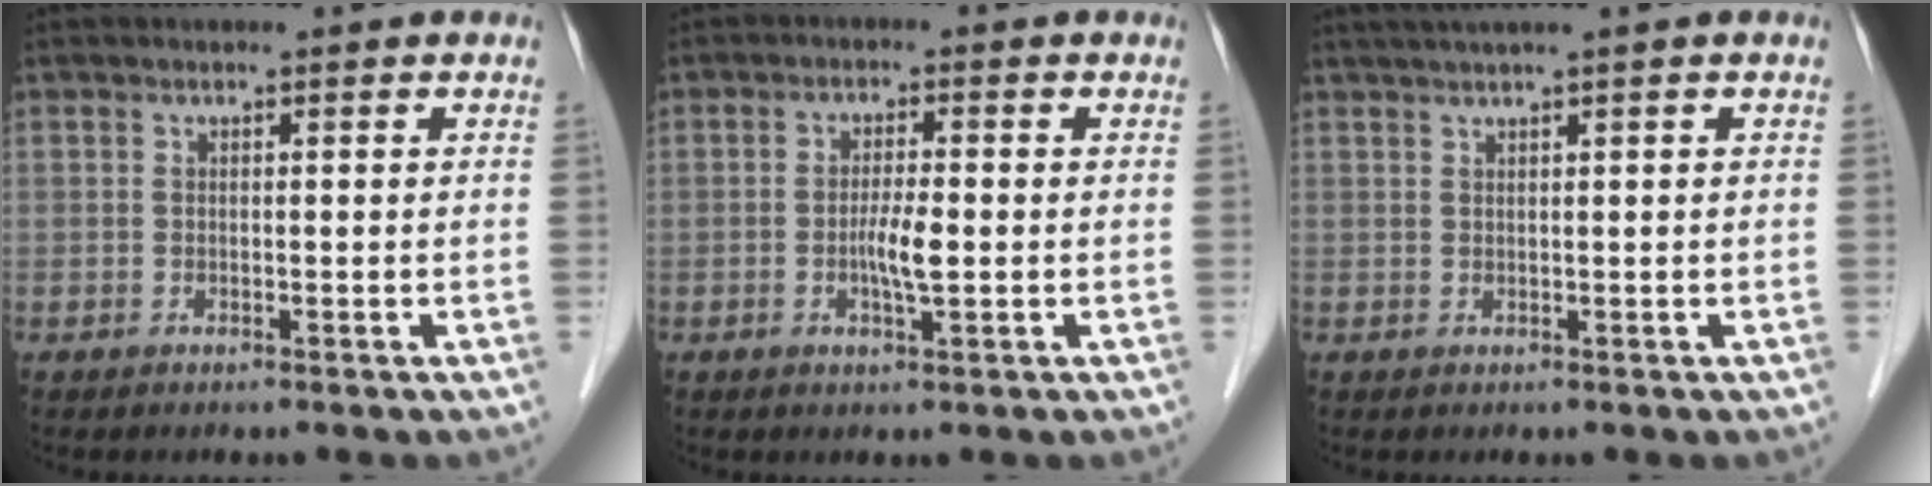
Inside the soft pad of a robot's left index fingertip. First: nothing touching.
{"total": 3.6, "force": [-0.9, 0.4, 3.5], "torque": [-0.068, -0.007, -0.016]}
{"total": 3.1, "force": [2.2, -0.8, 2.0], "torque": [-0.034, 0.016, 0.044]}